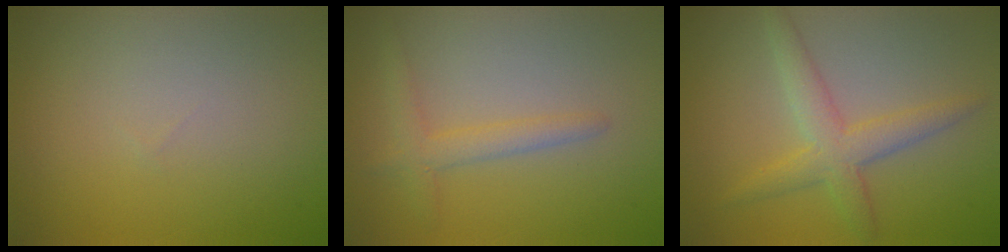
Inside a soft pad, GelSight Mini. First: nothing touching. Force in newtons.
{"total": 2.1, "press": 2.1, "slide": 0.1}
{"total": 3.4, "press": 3.4, "slide": 0.2}